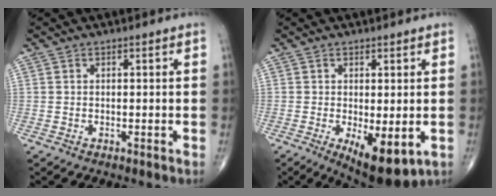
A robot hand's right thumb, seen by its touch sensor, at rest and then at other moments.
{"total": 9.1, "force": [-2.5, 3.5, 8.0], "torque": [-0.114, -0.021, -0.028]}